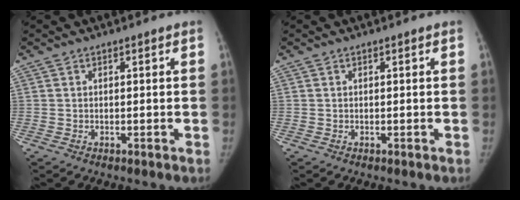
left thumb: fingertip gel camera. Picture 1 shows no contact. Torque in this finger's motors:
{"motor_torque": [-0.06, 0.03, 0.26, -0.31, 0.00]}